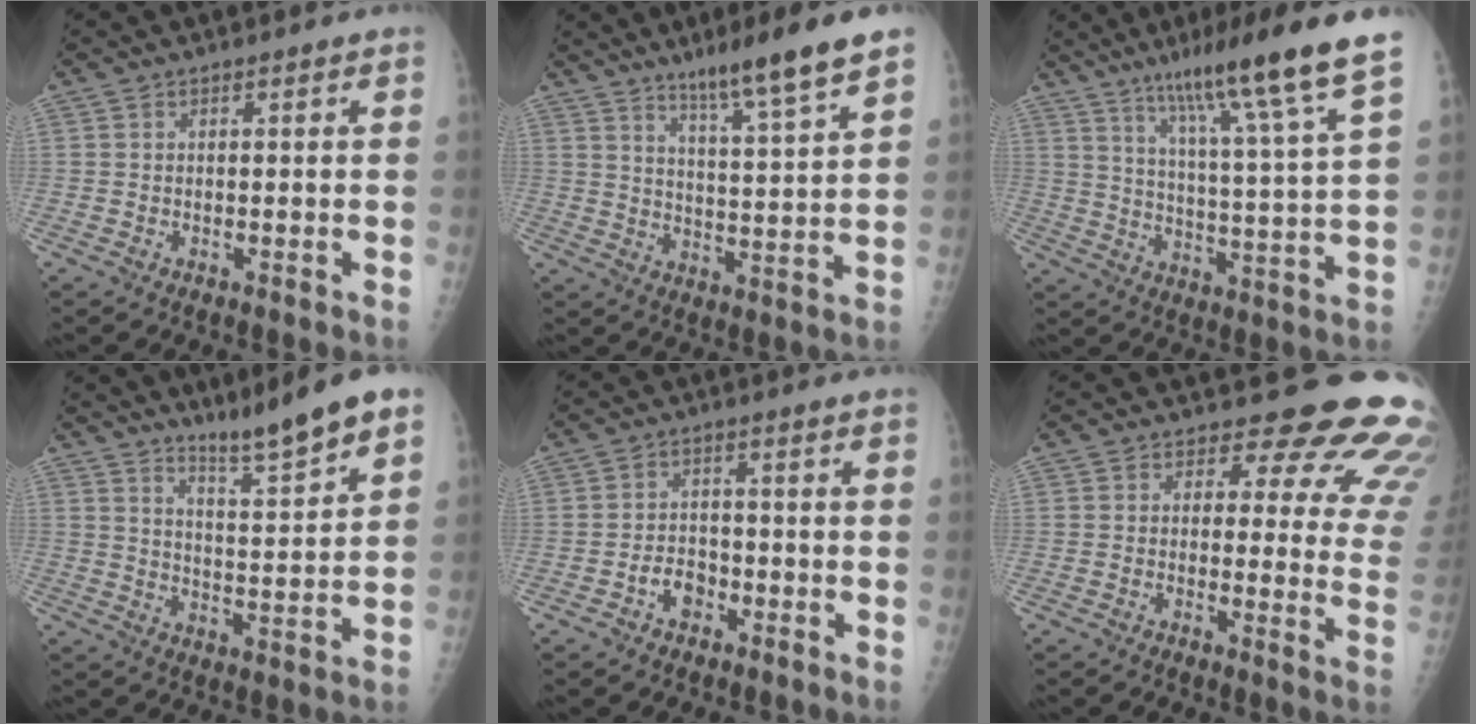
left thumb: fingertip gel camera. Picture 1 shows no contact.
{"total": 11.5, "force": [8.1, 0.1, 8.1], "torque": [-0.128, -0.048, 0.134]}
{"total": 17.6, "force": [11.9, 0.8, 12.9], "torque": [-0.183, -0.054, 0.177]}
{"total": 10.2, "force": [7.8, 0.2, 6.6], "torque": [-0.101, -0.053, 0.130]}
{"total": 4.4, "force": [-2.1, 3.2, 2.1], "torque": [-0.018, 0.021, -0.039]}
{"total": 15.7, "force": [13.2, 6.0, 5.9], "torque": [-0.015, -0.106, 0.121]}